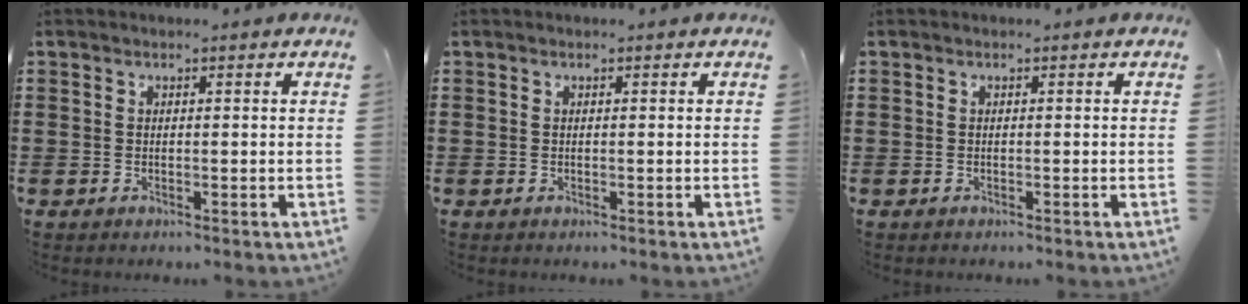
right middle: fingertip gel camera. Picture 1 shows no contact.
{"total": 0.0}
{"total": 0.0}